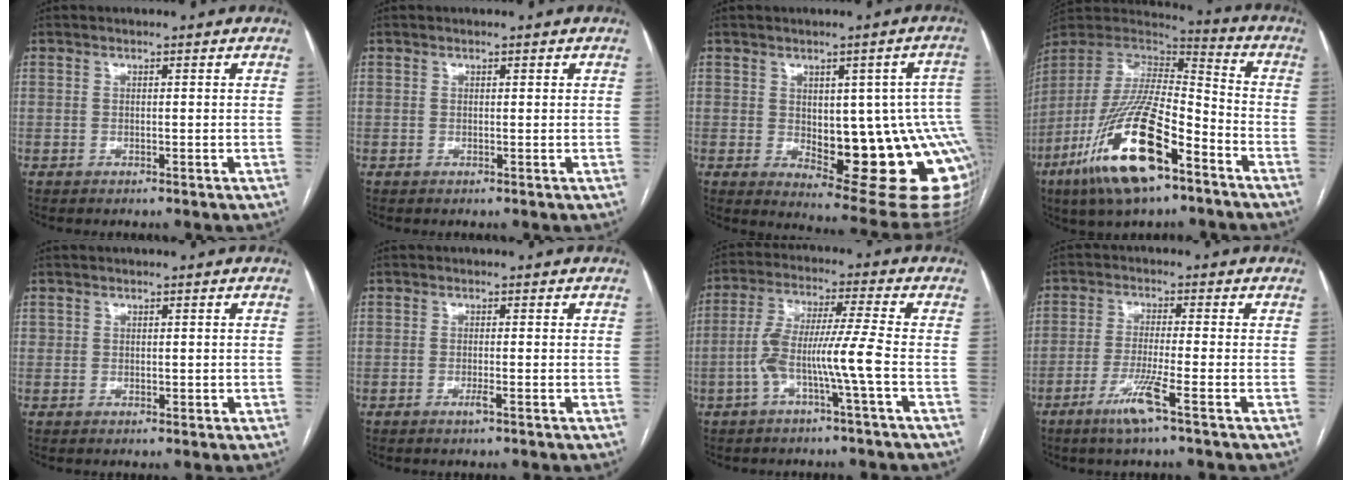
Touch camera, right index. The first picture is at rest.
{"total": 0.0}
{"total": 20.2, "force": [-2.9, 6.8, 18.8], "torque": [-0.152, 0.012, -0.010]}
{"total": 22.0, "force": [-11.6, 6.2, 17.6], "torque": [-0.356, -0.035, -0.210]}
{"total": 1.1, "force": [0.2, 0.9, 0.5], "torque": [-0.006, 0.002, 0.006]}
{"total": 1.1, "force": [-0.6, -0.2, 0.9], "torque": [-0.020, -0.002, -0.011]}
{"total": 8.6, "force": [-2.9, -0.9, 8.1], "torque": [-0.164, 0.020, -0.055]}
{"total": 6.1, "force": [-3.3, -0.8, 5.1], "torque": [-0.098, -0.015, -0.067]}